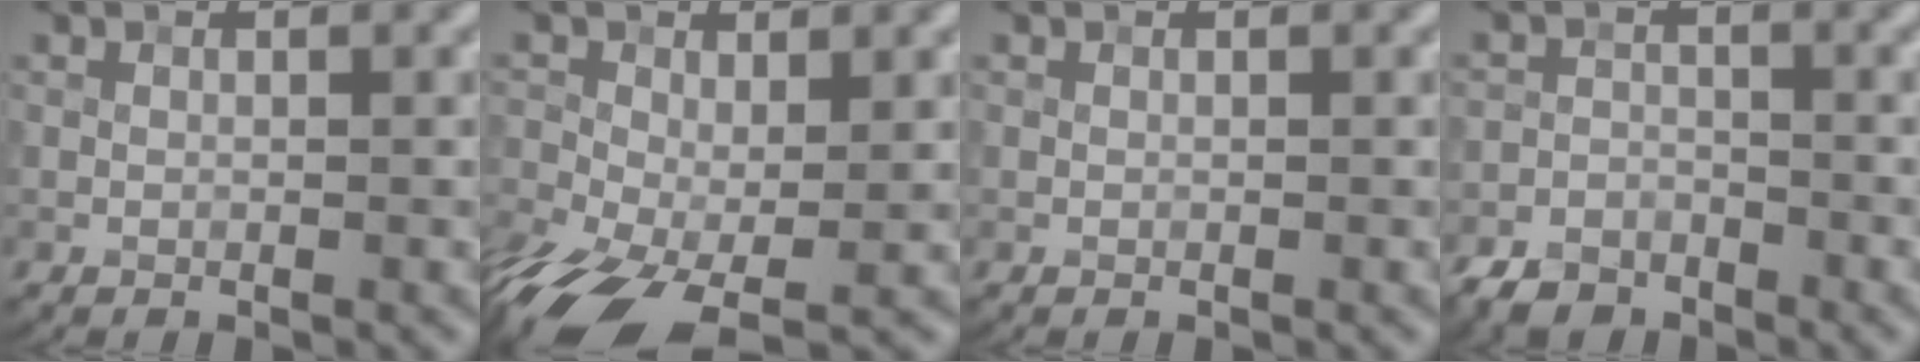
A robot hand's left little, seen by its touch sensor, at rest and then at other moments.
{"total": 8.5, "force": [-4.2, 4.2, 6.1], "torque": [-0.151, -0.039, -0.073]}
{"total": 0.0}
{"total": 3.0, "force": [-2.6, 1.4, 0.5], "torque": [-0.008, 0.003, -0.053]}